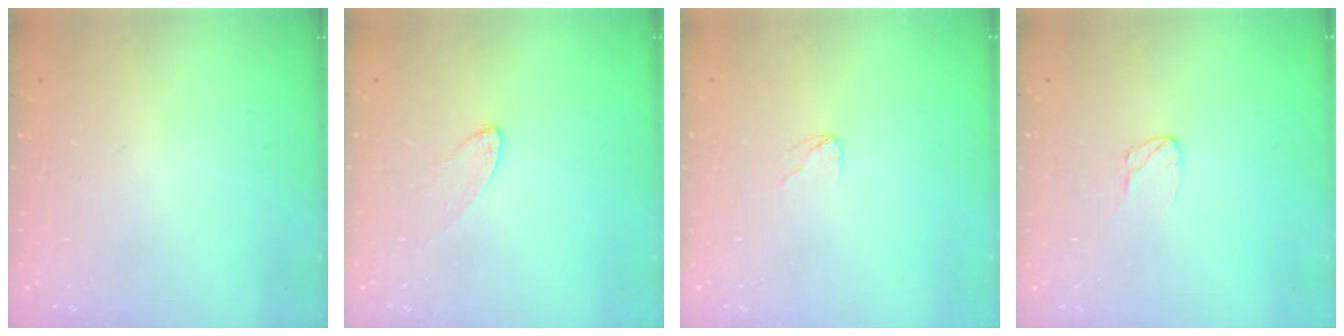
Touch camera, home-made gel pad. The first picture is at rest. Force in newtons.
{"total": 5.4, "press": 5.4, "slide": 0.4}
{"total": 3.0, "press": 2.9, "slide": 0.2}
{"total": 3.9, "press": 3.9, "slide": 0.3}